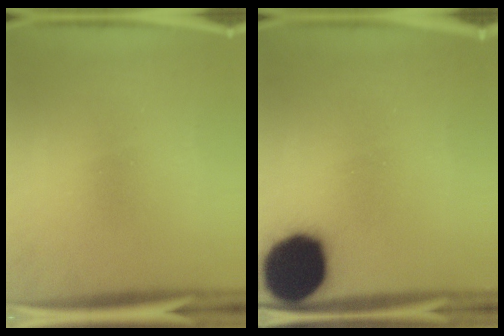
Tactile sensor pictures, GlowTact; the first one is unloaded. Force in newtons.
{"total": 17.8}